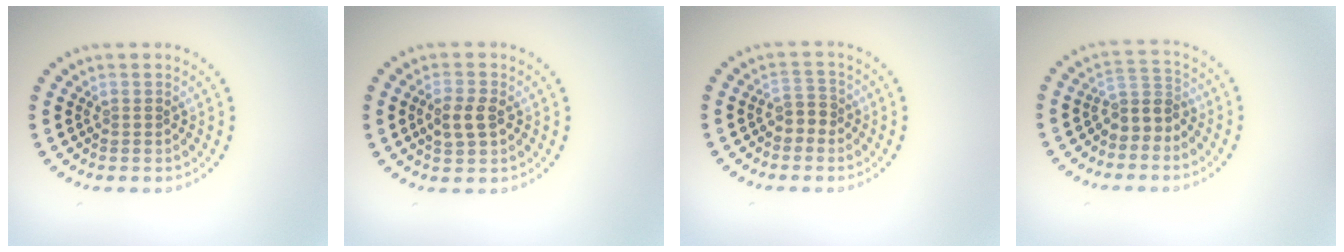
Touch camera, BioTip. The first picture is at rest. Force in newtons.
{"total": 2.7, "press": 2.6, "slide": 0.3}
{"total": 1.9, "press": 1.7, "slide": 0.9}
{"total": 2.6, "press": 2.0, "slide": 1.7}